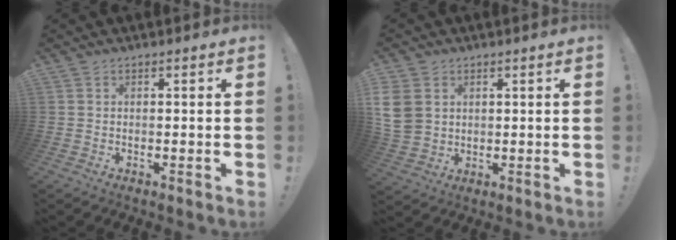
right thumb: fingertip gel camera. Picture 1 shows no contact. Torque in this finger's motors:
{"motor_torque": [-0.11, 0.66, 0.83, 0.13, 0.01]}